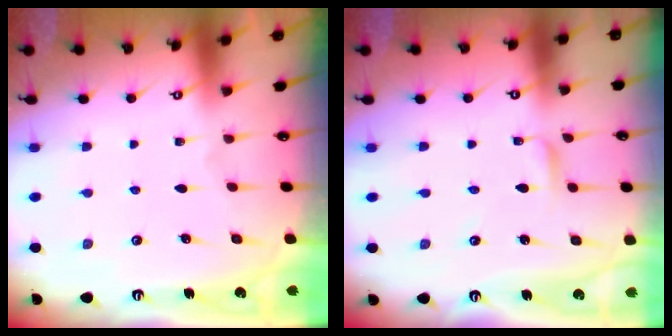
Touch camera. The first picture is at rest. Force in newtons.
{"total": 2.0, "press": 2.0, "slide": 0.2}